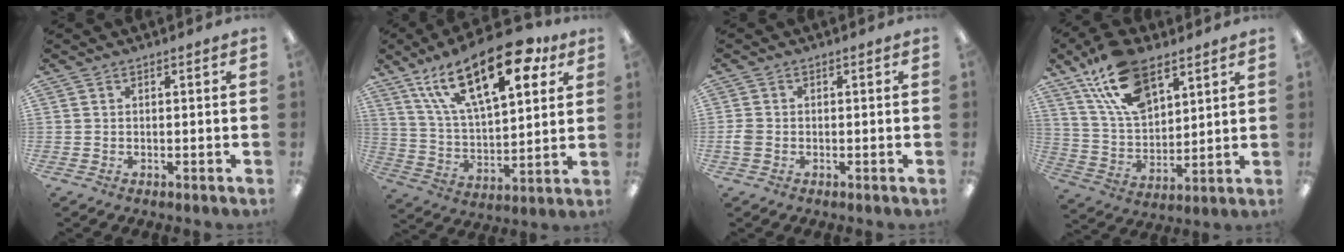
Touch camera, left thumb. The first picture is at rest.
{"total": 24.2, "force": [13.4, 10.4, 17.2], "torque": [-0.284, -0.053, 0.225]}
{"total": 2.2, "force": [-0.7, 1.6, 1.4], "torque": [-0.030, -0.001, -0.013]}
{"total": 17.7, "force": [10.6, 9.3, 10.7], "torque": [-0.204, -0.032, 0.196]}